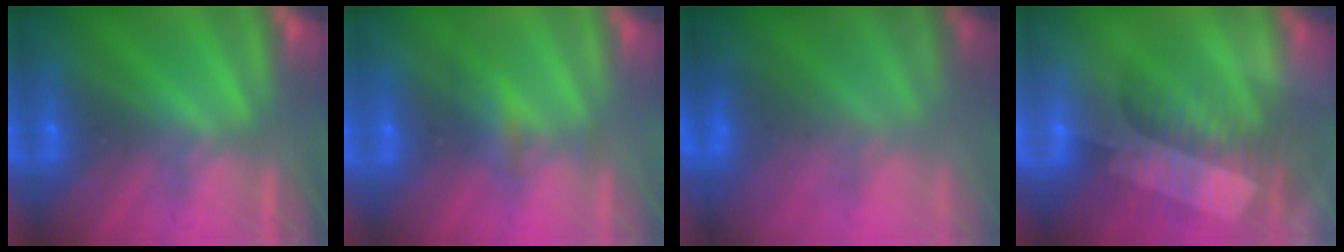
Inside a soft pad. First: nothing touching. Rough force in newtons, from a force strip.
{"total": 2.2}
{"total": 3.8}
{"total": 3.3}